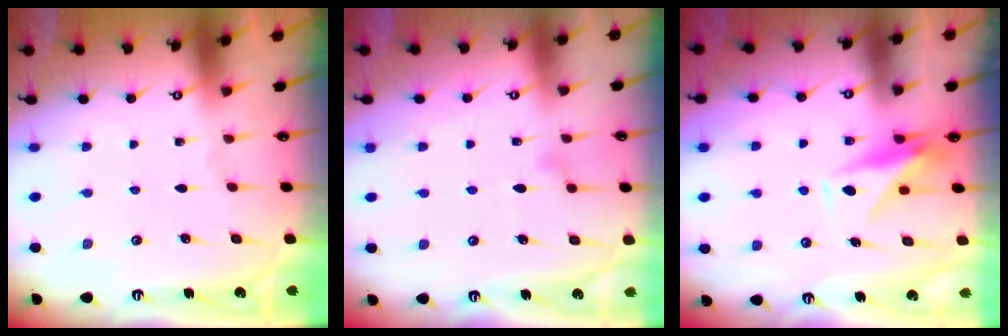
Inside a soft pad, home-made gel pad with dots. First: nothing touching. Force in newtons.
{"total": 9.1, "press": 9.1, "slide": 0.5}
{"total": 8.9, "press": 8.9, "slide": 0.3}